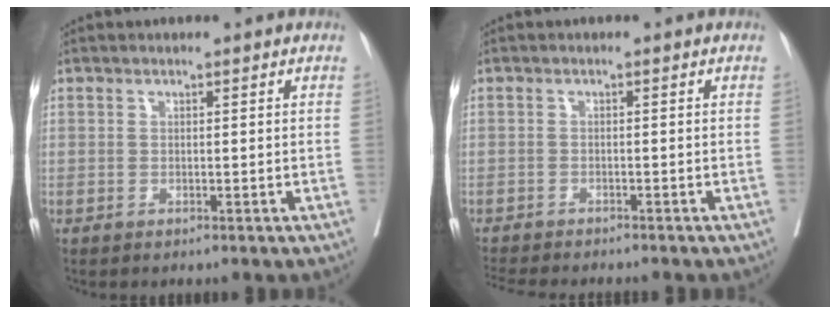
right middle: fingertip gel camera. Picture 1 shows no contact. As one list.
[{"total": 7.2, "force": [-6.6, 0.9, 2.7], "torque": [-0.038, -0.009, -0.102]}]